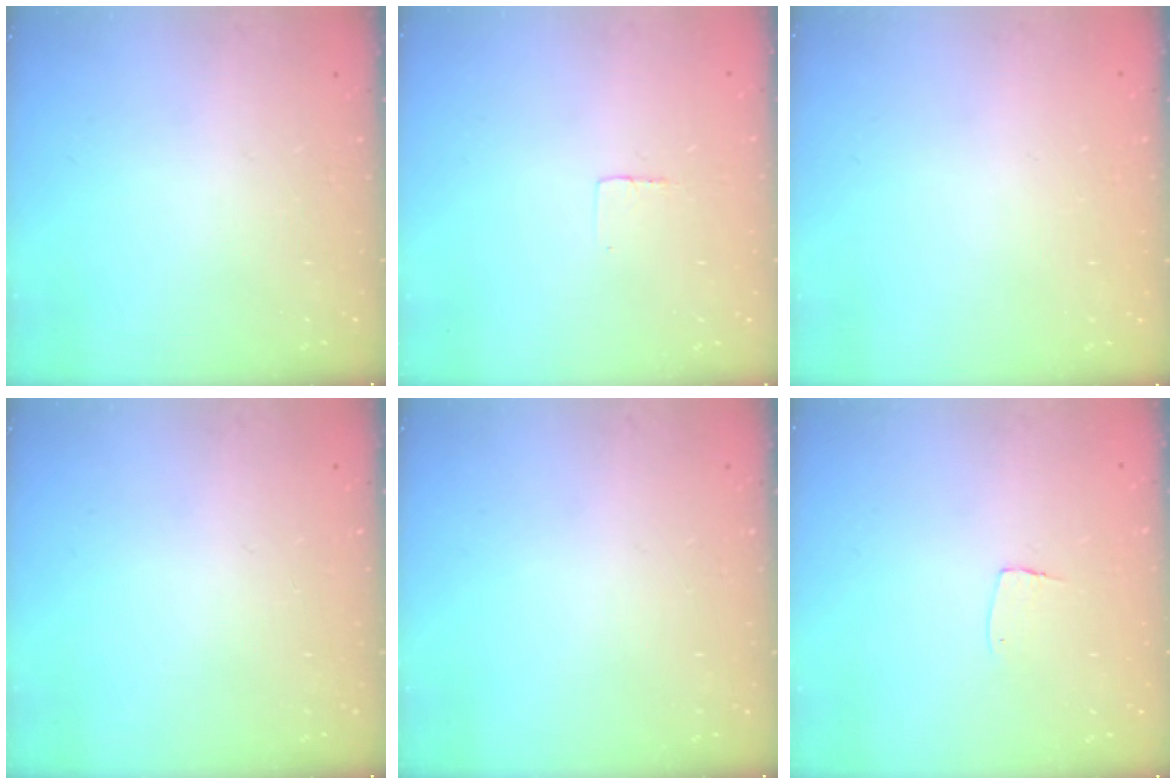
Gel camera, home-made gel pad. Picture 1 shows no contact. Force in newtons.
{"total": 2.3, "press": 2.3, "slide": 0.1}
{"total": 0.0}
{"total": 0.0}
{"total": 0.0}
{"total": 5.4, "press": 5.4, "slide": 0.3}